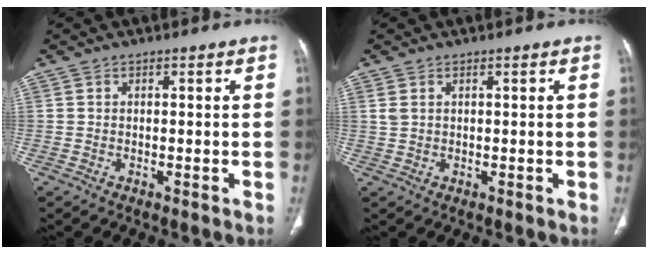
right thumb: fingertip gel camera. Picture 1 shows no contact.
{"total": 1.5, "force": [0.8, 0.8, 1.0], "torque": [-0.024, 0.007, 0.025]}